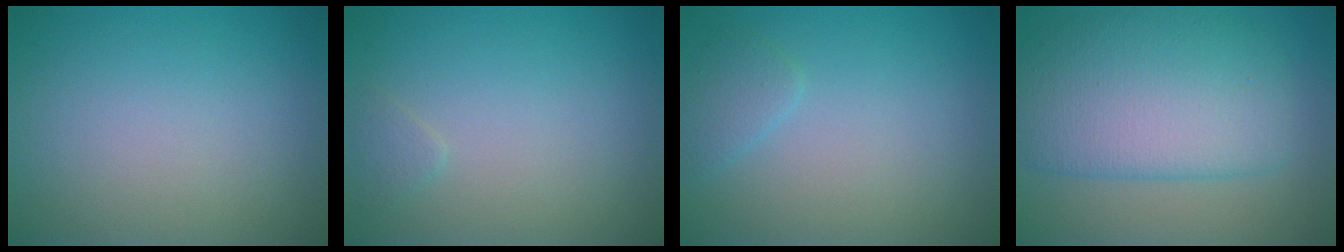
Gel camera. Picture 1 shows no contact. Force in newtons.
{"total": 0.8, "press": 0.8, "slide": 0.0}
{"total": 1.4, "press": 1.4, "slide": 0.1}
{"total": 7.9, "press": 7.9, "slide": 0.1}